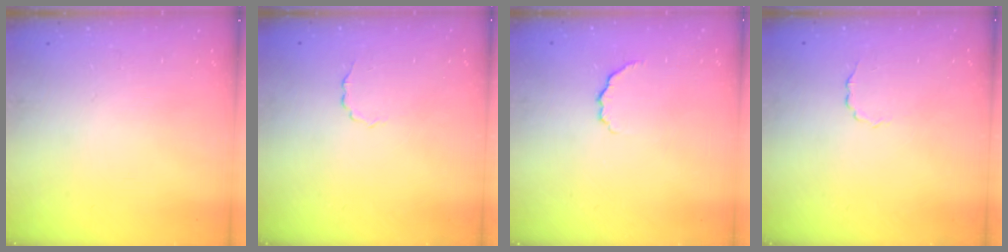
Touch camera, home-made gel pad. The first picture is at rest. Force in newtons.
{"total": 2.0, "press": 1.9, "slide": 0.6}
{"total": 4.9, "press": 4.8, "slide": 1.3}
{"total": 2.0, "press": 1.9, "slide": 0.6}